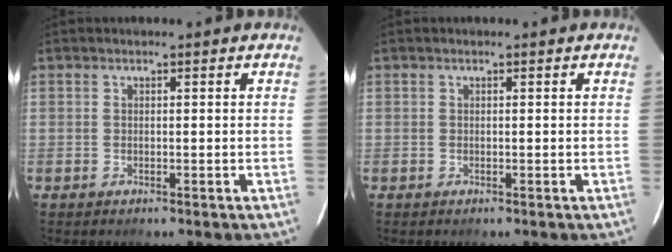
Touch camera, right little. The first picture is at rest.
{"total": 0.0}